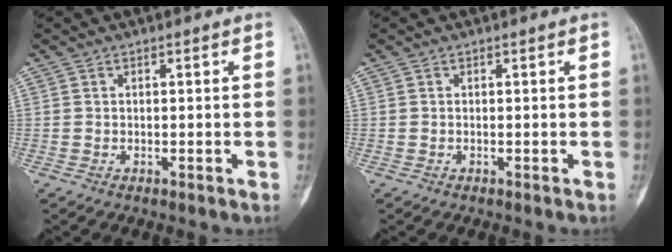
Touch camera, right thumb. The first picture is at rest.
{"total": 0.0}